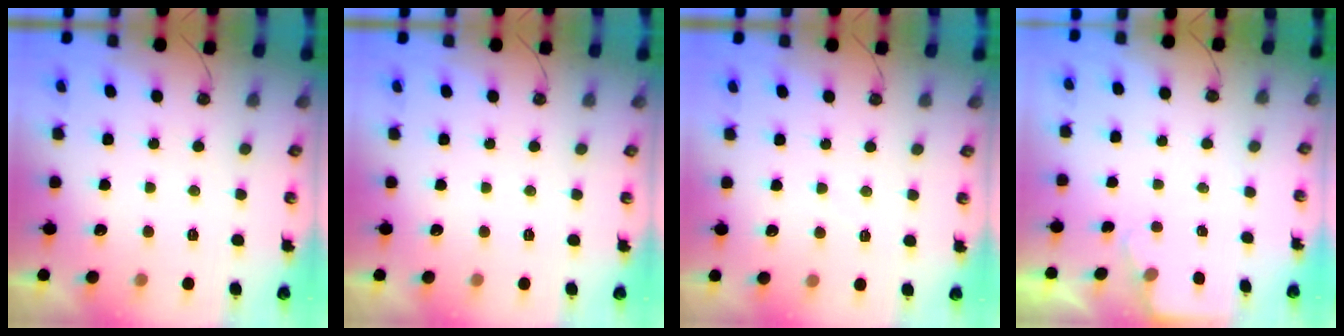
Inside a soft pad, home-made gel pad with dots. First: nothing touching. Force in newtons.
{"total": 0.0}
{"total": 5.2, "press": 5.2, "slide": 0.7}
{"total": 1.5, "press": 1.5, "slide": 0.3}